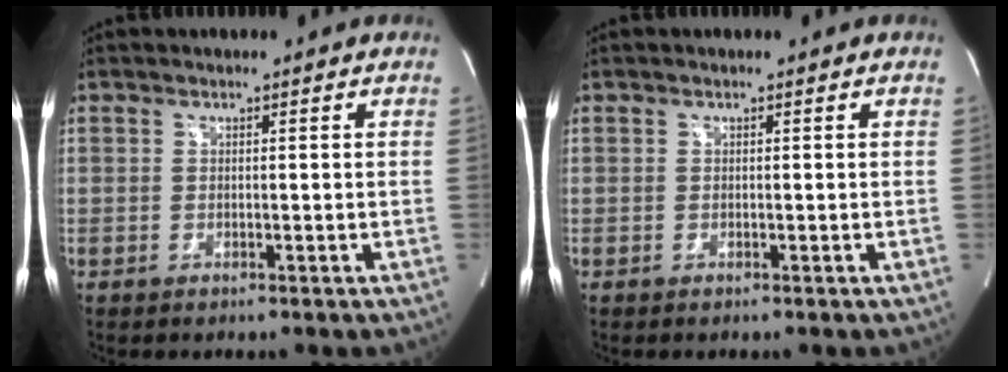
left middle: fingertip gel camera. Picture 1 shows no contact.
{"total": 0.0}